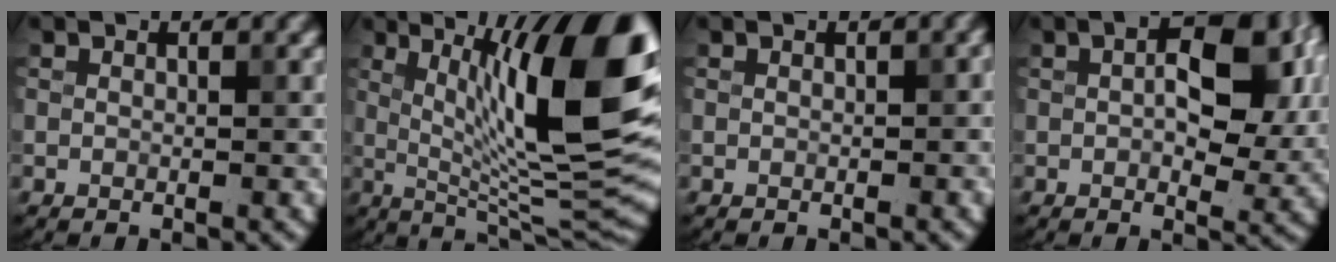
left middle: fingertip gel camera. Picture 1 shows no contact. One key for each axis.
{"total": 13.5, "fx": 3.3, "fy": 2.9, "fz": 12.7, "tx": -0.177, "ty": 0.002, "tz": 0.058}
{"total": 0.7, "fx": 0.0, "fy": 0.5, "fz": 0.5, "tx": -0.004, "ty": 0.003, "tz": 0.003}
{"total": 7.6, "fx": 1.7, "fy": 4.0, "fz": 6.2, "tx": -0.077, "ty": 0.008, "tz": 0.027}